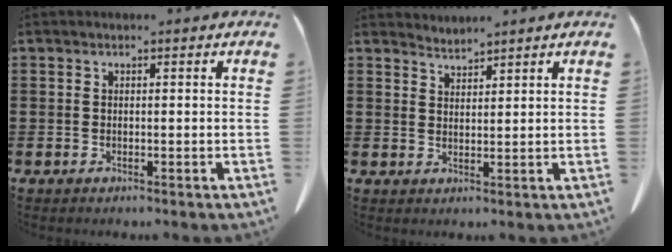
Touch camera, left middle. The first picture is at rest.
{"total": 2.2, "force": [2.2, -0.2, -0.6], "torque": [0.005, -0.008, 0.043]}